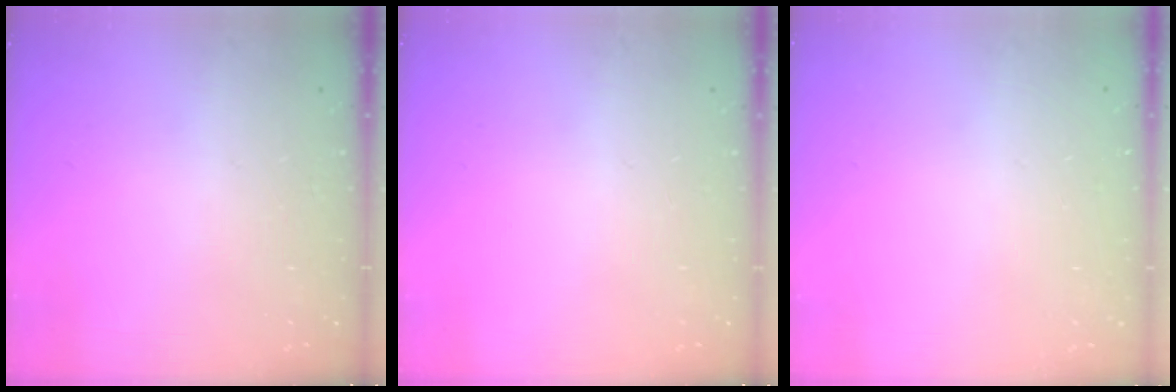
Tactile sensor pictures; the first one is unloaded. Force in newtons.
{"total": 0.0}
{"total": 0.0}